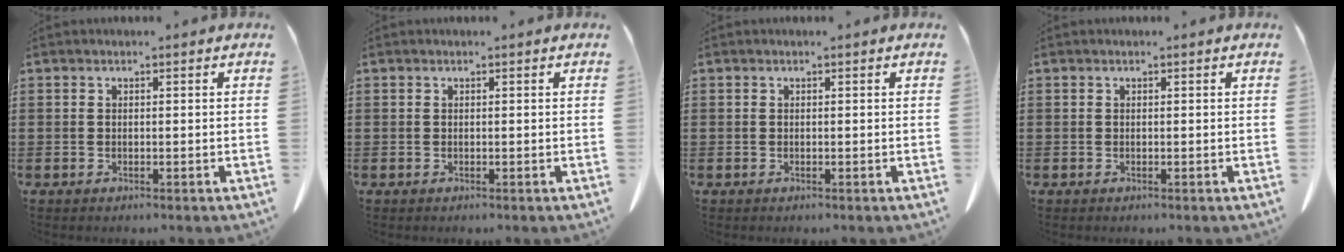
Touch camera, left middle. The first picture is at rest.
{"total": 0.0}
{"total": 0.0}
{"total": 0.0}